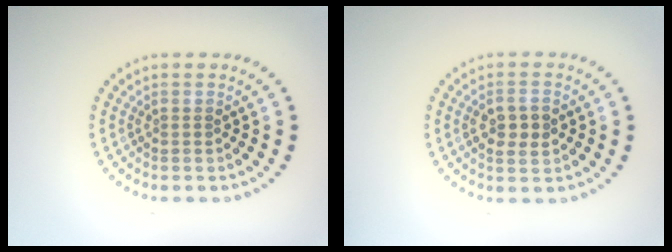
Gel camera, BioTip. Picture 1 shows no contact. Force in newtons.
{"total": 2.7, "press": 2.7, "slide": 0.3}